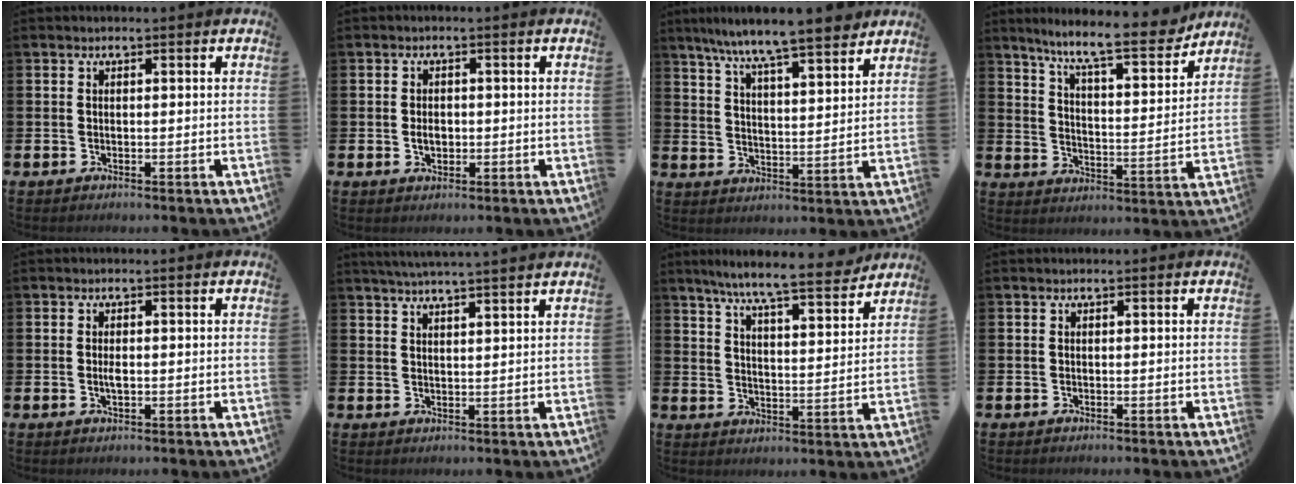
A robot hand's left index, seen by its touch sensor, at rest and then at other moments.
{"total": 2.0, "force": [-0.2, 1.4, 1.4], "torque": [-0.016, 0.003, -0.008]}
{"total": 8.8, "force": [8.2, 0.3, 3.1], "torque": [-0.085, -0.050, 0.144]}
{"total": 10.2, "force": [9.0, 1.1, 4.8], "torque": [-0.111, -0.052, 0.150]}
{"total": 1.4, "force": [-0.1, 0.5, 1.3], "torque": [-0.020, 0.000, -0.003]}
{"total": 3.7, "force": [3.5, -0.7, 0.5], "torque": [-0.024, -0.011, 0.065]}
{"total": 8.5, "force": [7.8, 0.2, 3.4], "torque": [-0.079, -0.051, 0.132]}
{"total": 0.0}